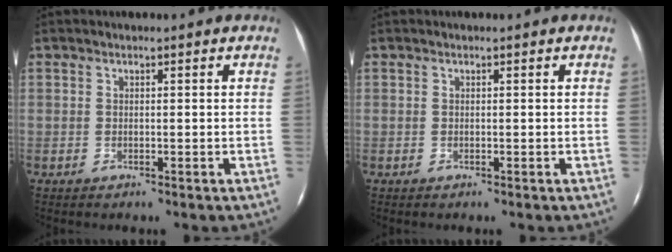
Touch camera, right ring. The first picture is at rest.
{"total": 0.0}